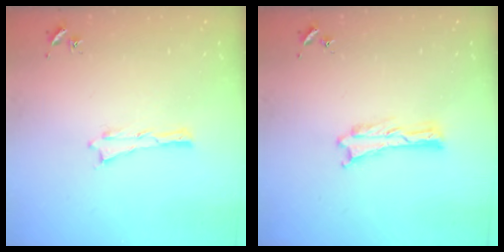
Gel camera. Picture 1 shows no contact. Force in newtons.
{"total": 0.0}